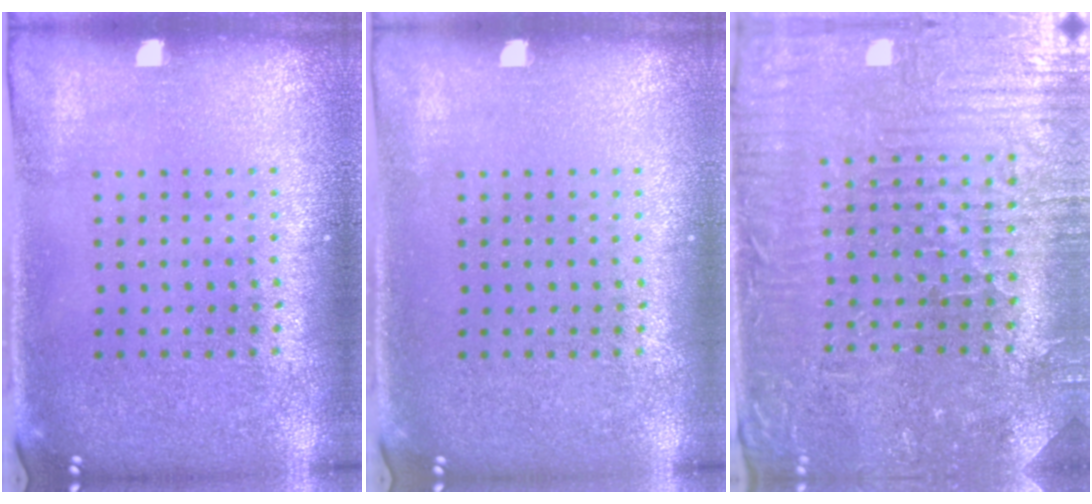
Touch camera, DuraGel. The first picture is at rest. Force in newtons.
{"total": 0.0}
{"total": 3.7, "press": 3.7, "slide": 0.5}